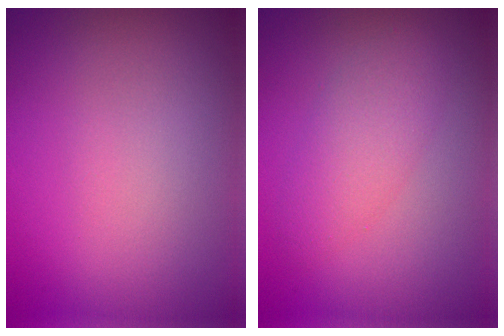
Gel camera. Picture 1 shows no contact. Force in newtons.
{"total": 2.9, "press": 2.8, "slide": 0.2}